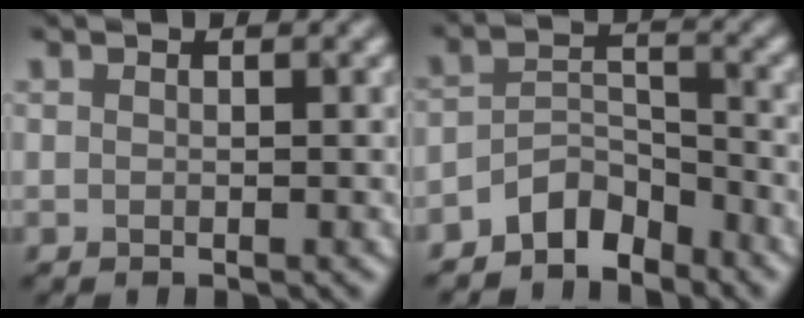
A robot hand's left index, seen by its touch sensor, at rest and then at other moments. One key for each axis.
{"total": 4.2, "fx": -4.0, "fy": 1.2, "fz": 0.7, "tx": -0.015, "ty": 0.006, "tz": -0.064}